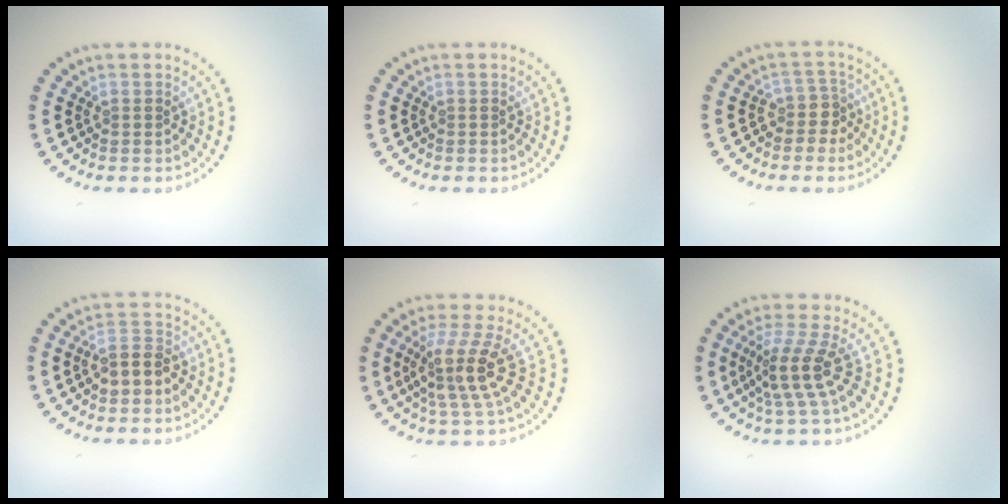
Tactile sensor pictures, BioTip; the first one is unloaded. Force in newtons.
{"total": 0.0}
{"total": 2.3, "press": 1.7, "slide": 1.5}
{"total": 3.0, "press": 2.9, "slide": 0.9}
{"total": 4.1, "press": 3.0, "slide": 2.8}
{"total": 3.7, "press": 2.8, "slide": 2.4}